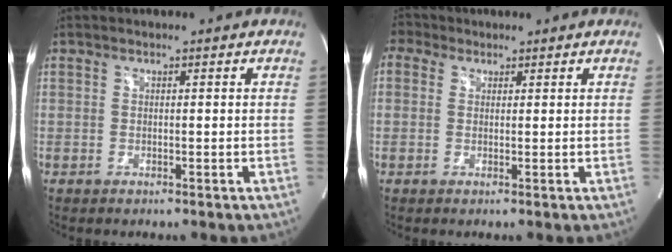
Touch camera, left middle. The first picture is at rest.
{"total": 3.6, "force": [1.7, 3.0, 1.0], "torque": [-0.026, 0.028, 0.031]}